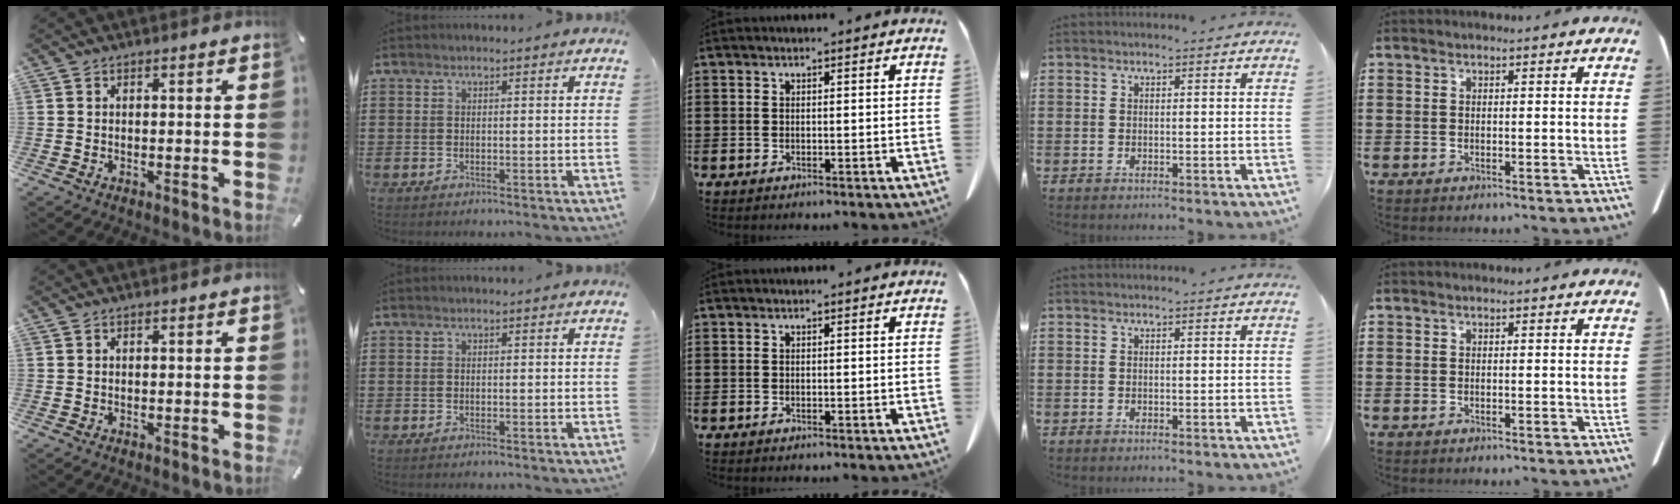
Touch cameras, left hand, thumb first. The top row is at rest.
{}